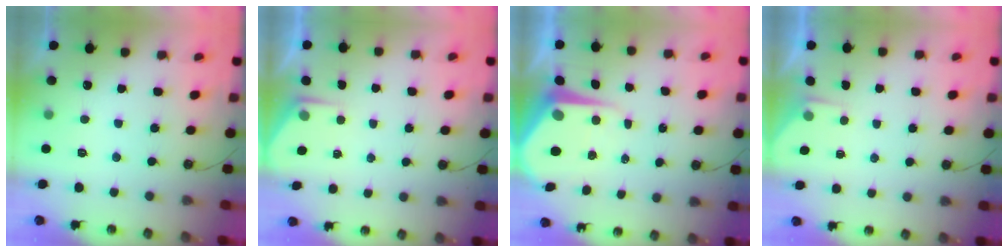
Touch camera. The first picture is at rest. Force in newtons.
{"total": 1.5, "press": 1.4, "slide": 0.2}
{"total": 8.3, "press": 8.3, "slide": 0.8}
{"total": 1.4, "press": 1.3, "slide": 0.2}